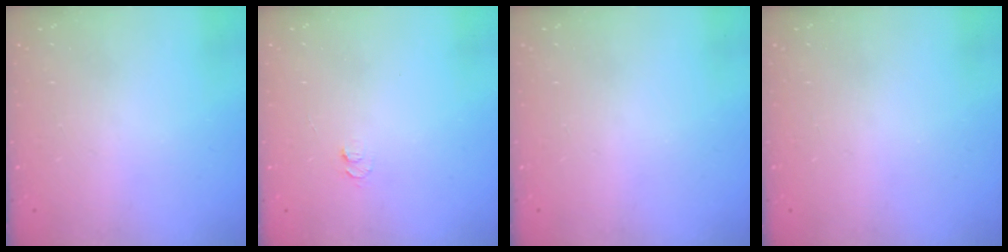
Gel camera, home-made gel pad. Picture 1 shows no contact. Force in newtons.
{"total": 4.2, "press": 4.1, "slide": 0.5}
{"total": 0.0}
{"total": 0.0}